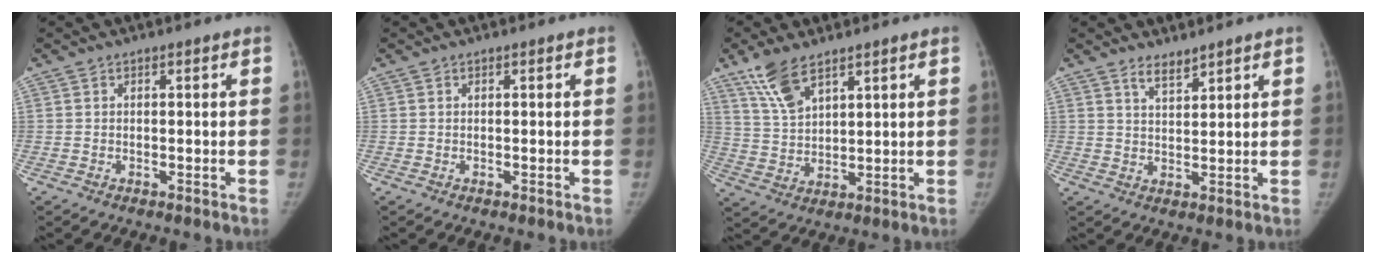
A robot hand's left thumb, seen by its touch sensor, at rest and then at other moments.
{"total": 0.0}
{"total": 8.1, "force": [5.6, 3.1, 4.9], "torque": [-0.089, -0.021, 0.119]}
{"total": 3.1, "force": [2.7, 1.0, 1.2], "torque": [-0.014, -0.024, 0.050]}